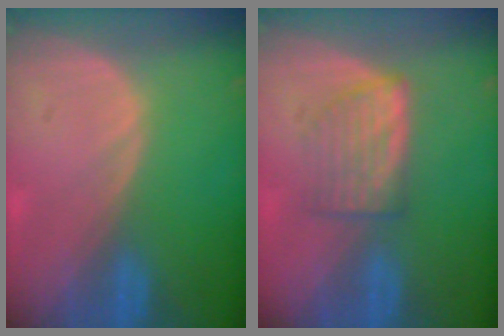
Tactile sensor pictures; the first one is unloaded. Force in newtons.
{"total": 5.0, "press": 4.9, "slide": 1.2}